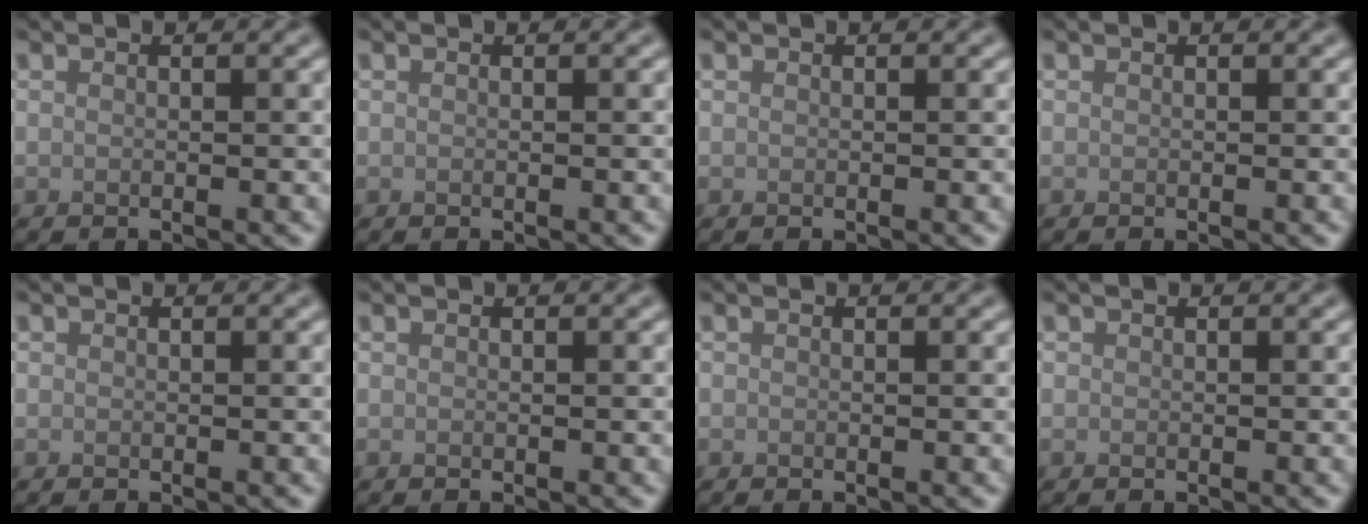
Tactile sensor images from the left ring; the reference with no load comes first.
{"total": 0.0}
{"total": 0.0}
{"total": 0.0}
{"total": 0.0}
{"total": 0.0}
{"total": 0.0}
{"total": 0.0}